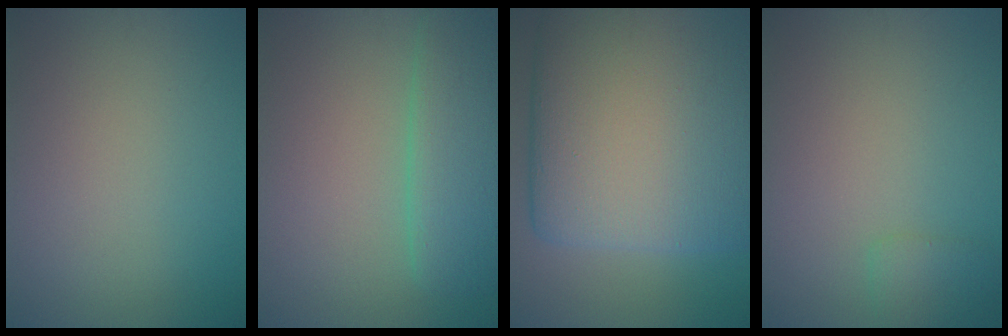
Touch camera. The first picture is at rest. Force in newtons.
{"total": 5.5, "press": 5.5, "slide": 0.2}
{"total": 22.3, "press": 22.3, "slide": 0.8}
{"total": 1.3, "press": 1.3, "slide": 0.0}